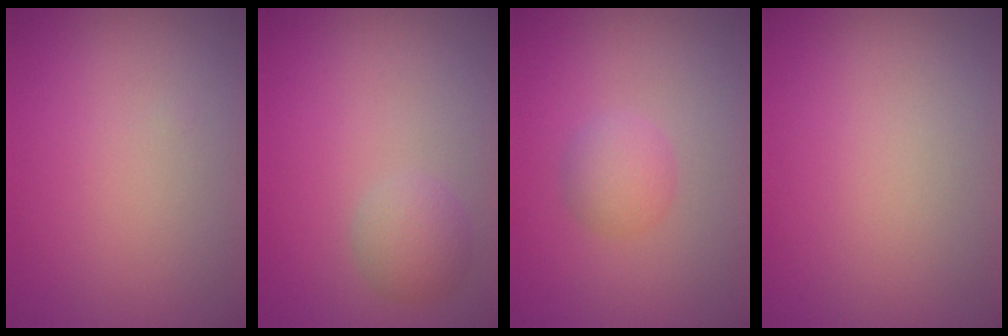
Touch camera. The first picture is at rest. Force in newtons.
{"total": 2.2, "press": 2.2, "slide": 0.1}
{"total": 2.1, "press": 2.1, "slide": 0.1}
{"total": 0.0}